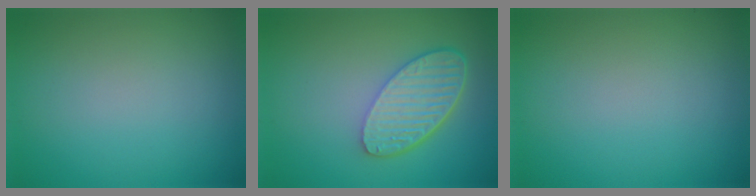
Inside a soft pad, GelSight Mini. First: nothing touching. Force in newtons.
{"total": 5.9, "press": 4.5, "slide": 3.8}
{"total": 0.0}